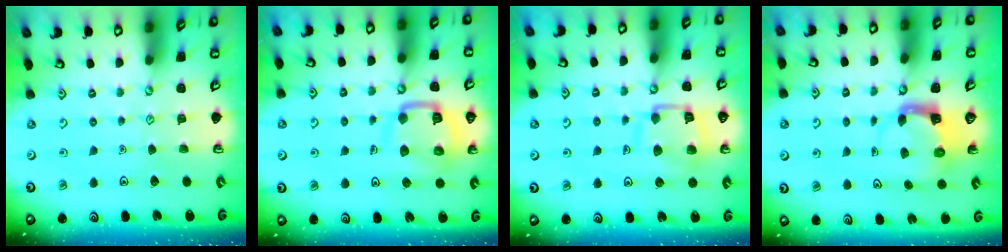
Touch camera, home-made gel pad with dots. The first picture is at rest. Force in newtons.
{"total": 12.6, "press": 12.5, "slide": 1.4}
{"total": 13.1, "press": 13.0, "slide": 1.5}
{"total": 4.0, "press": 3.9, "slide": 0.6}